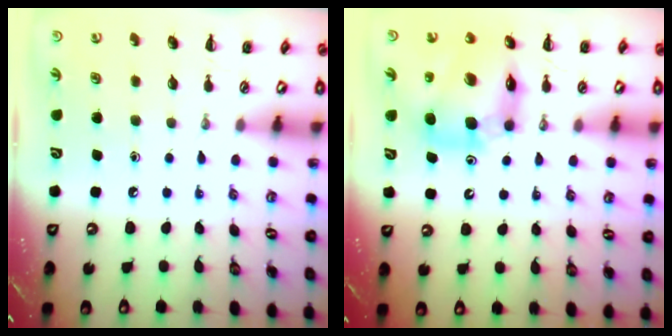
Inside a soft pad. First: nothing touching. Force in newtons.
{"total": 11.7, "press": 11.1, "slide": 3.5}